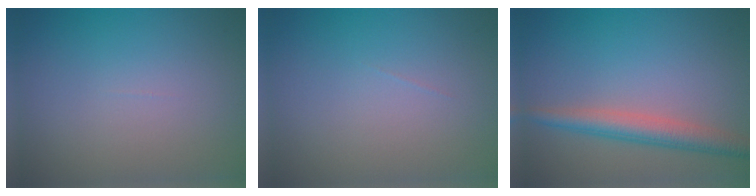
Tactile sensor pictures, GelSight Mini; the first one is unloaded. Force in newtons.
{"total": 0.0}
{"total": 3.7, "press": 3.7, "slide": 0.1}